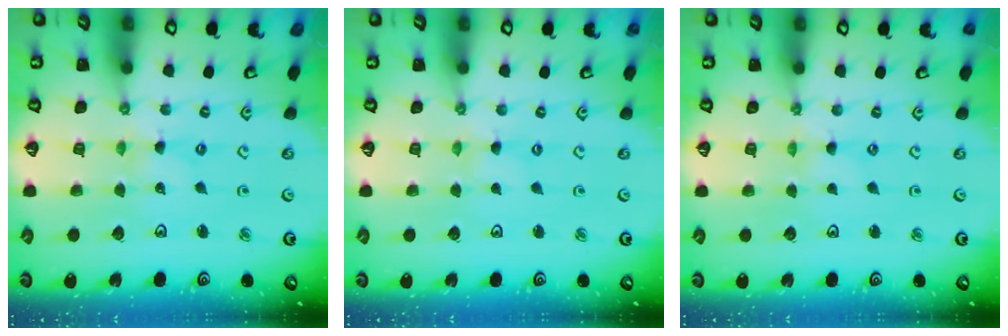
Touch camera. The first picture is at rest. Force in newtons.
{"total": 0.0}
{"total": 0.0}